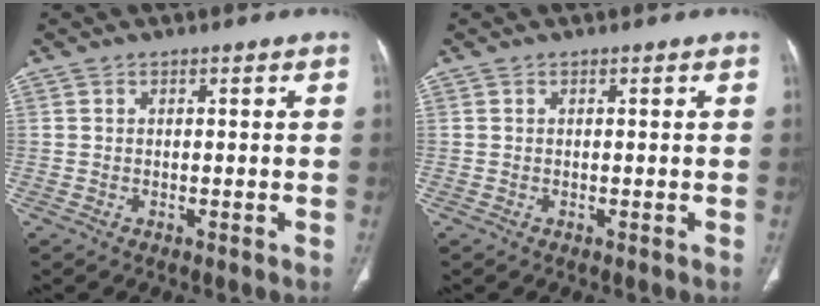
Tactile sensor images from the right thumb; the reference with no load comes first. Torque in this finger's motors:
{"motor_torque": [0.00, 0.00, -0.32, 0.21, -0.03]}